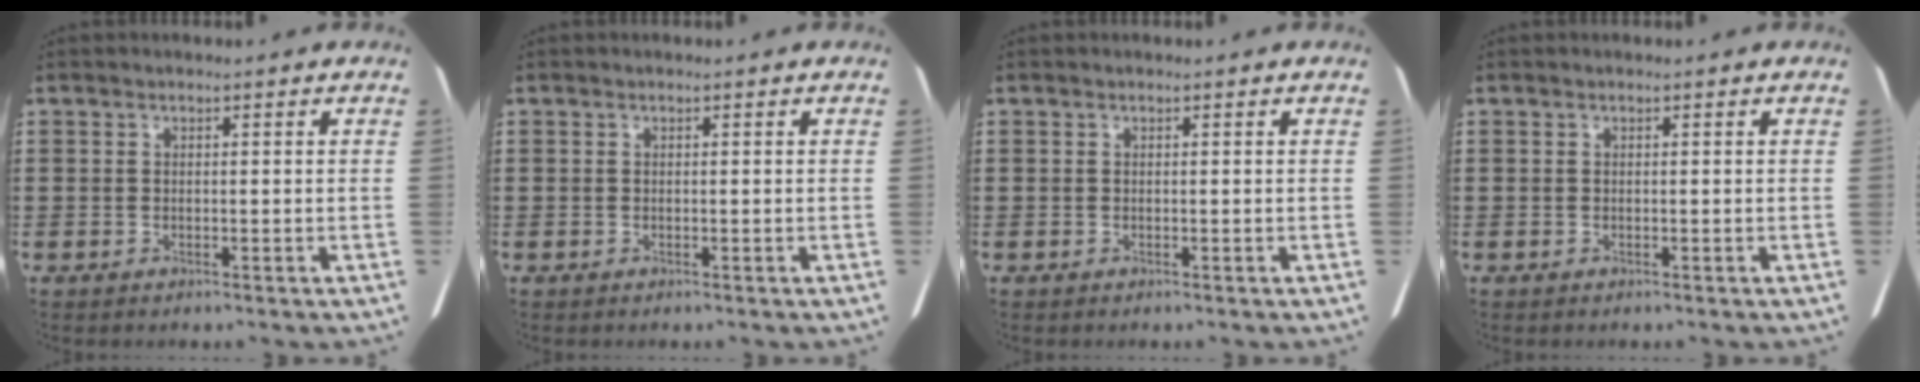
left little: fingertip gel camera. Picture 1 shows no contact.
{"total": 0.0}
{"total": 0.0}
{"total": 0.0}